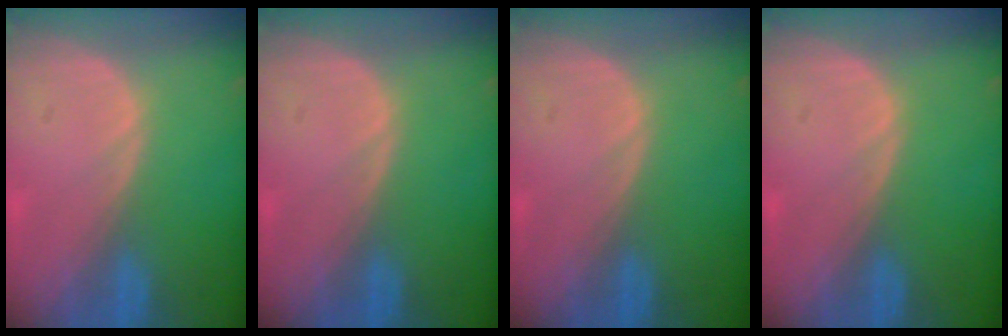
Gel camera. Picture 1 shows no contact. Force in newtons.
{"total": 0.0}
{"total": 0.0}
{"total": 0.0}